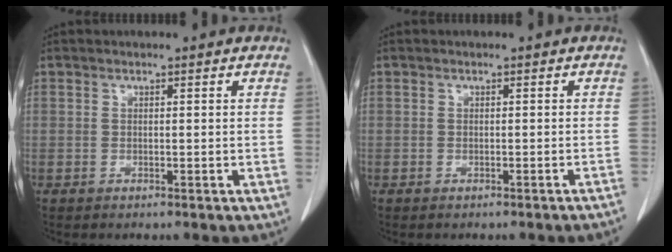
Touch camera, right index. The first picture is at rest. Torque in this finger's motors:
{"motor_torque": [0.05, -0.03, 0.01, 0.01]}